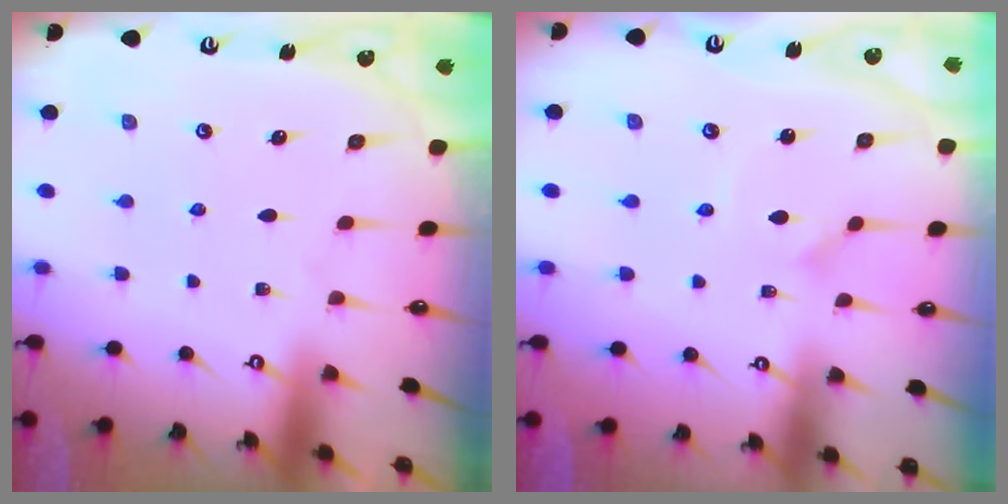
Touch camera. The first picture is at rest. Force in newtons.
{"total": 2.5, "press": 2.5, "slide": 0.1}